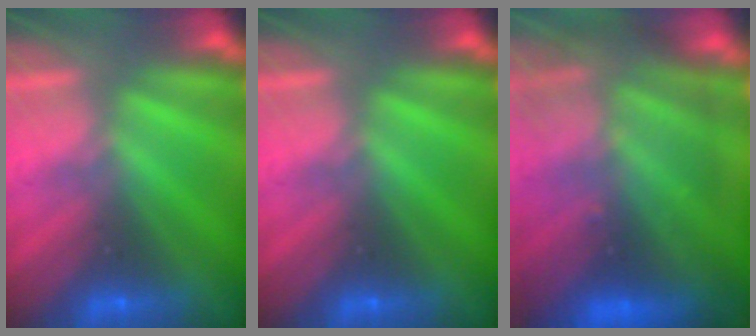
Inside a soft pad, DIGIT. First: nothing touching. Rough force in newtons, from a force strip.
{"total": 0.0}
{"total": 13.7}